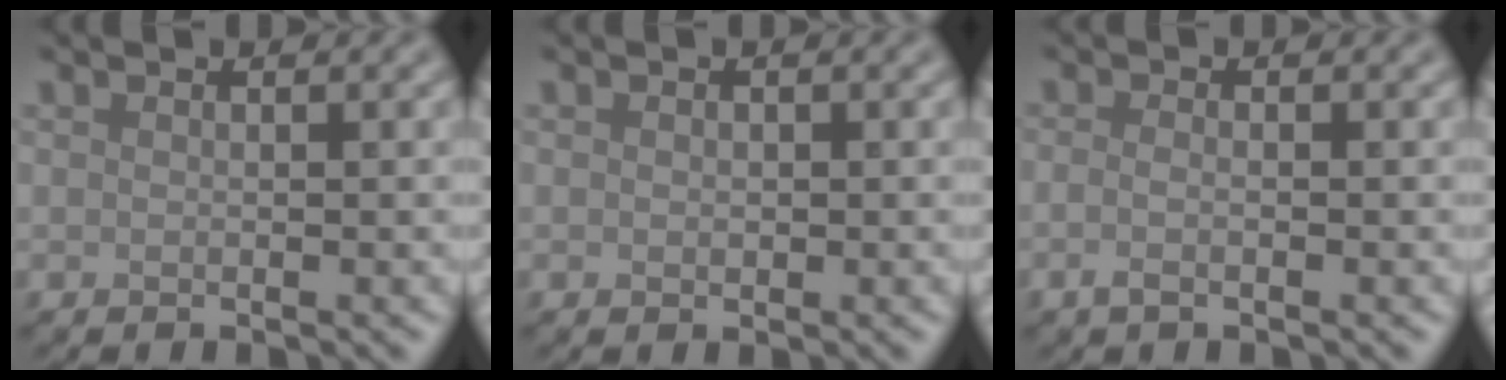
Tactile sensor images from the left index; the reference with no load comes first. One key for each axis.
{"total": 0.6, "fx": 0.0, "fy": 0.5, "fz": 0.3, "tx": -0.003, "ty": -0.002, "tz": 0.000}
{"total": 1.4, "fx": -0.5, "fy": 0.6, "fz": 1.2, "tx": -0.027, "ty": -0.004, "tz": -0.014}